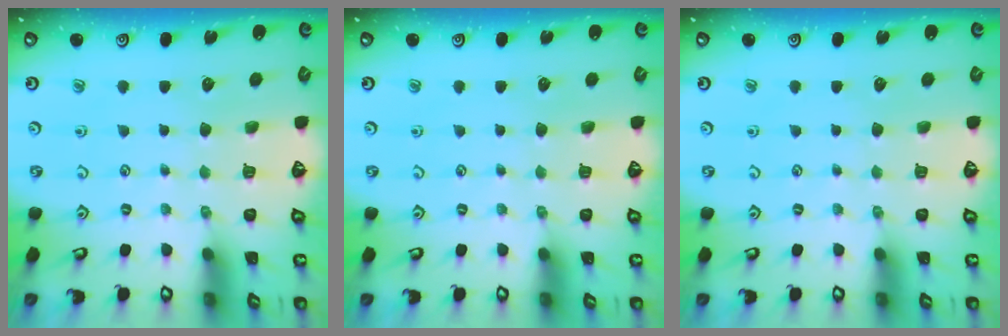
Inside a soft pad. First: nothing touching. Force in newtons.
{"total": 0.0}
{"total": 0.0}